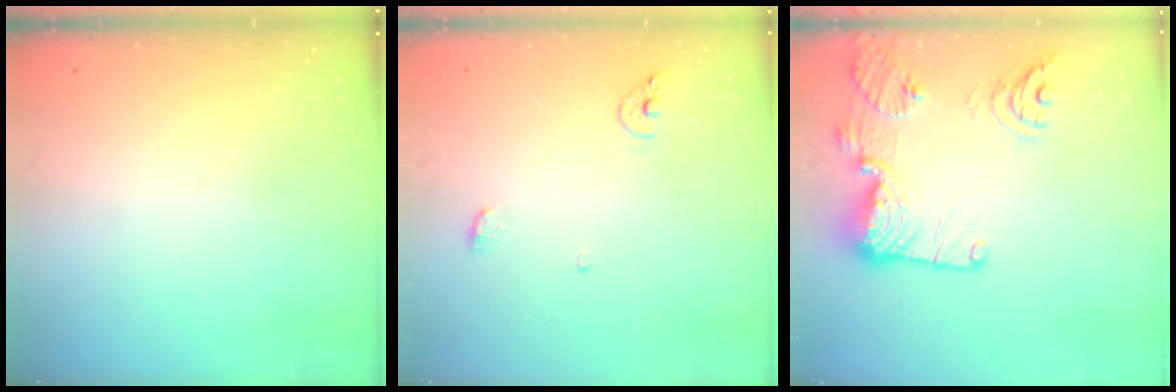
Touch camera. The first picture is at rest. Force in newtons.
{"total": 6.2, "press": 6.1, "slide": 1.1}
{"total": 19.1, "press": 18.3, "slide": 5.5}